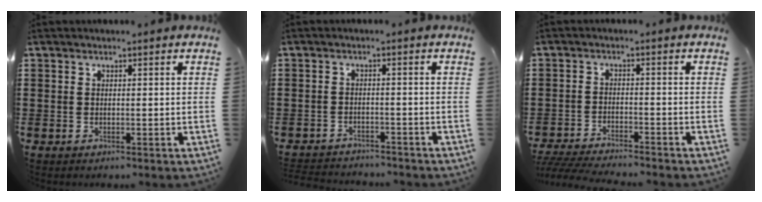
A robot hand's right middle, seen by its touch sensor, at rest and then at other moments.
{"total": 2.2, "force": [-2.2, 0.3, -0.1], "torque": [-0.006, -0.001, -0.048]}
{"total": 4.1, "force": [-4.0, -0.1, 0.9], "torque": [-0.028, -0.010, -0.085]}